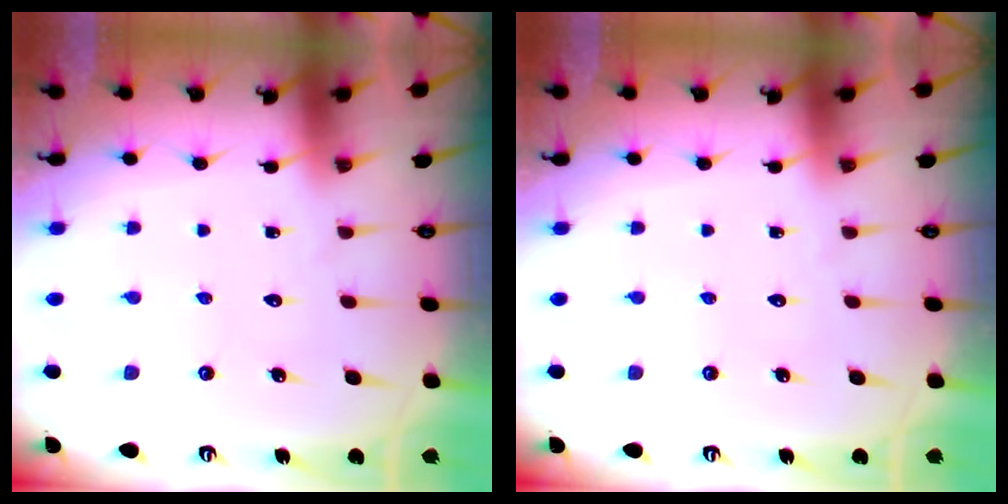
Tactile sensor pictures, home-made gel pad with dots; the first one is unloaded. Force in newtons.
{"total": 0.0}